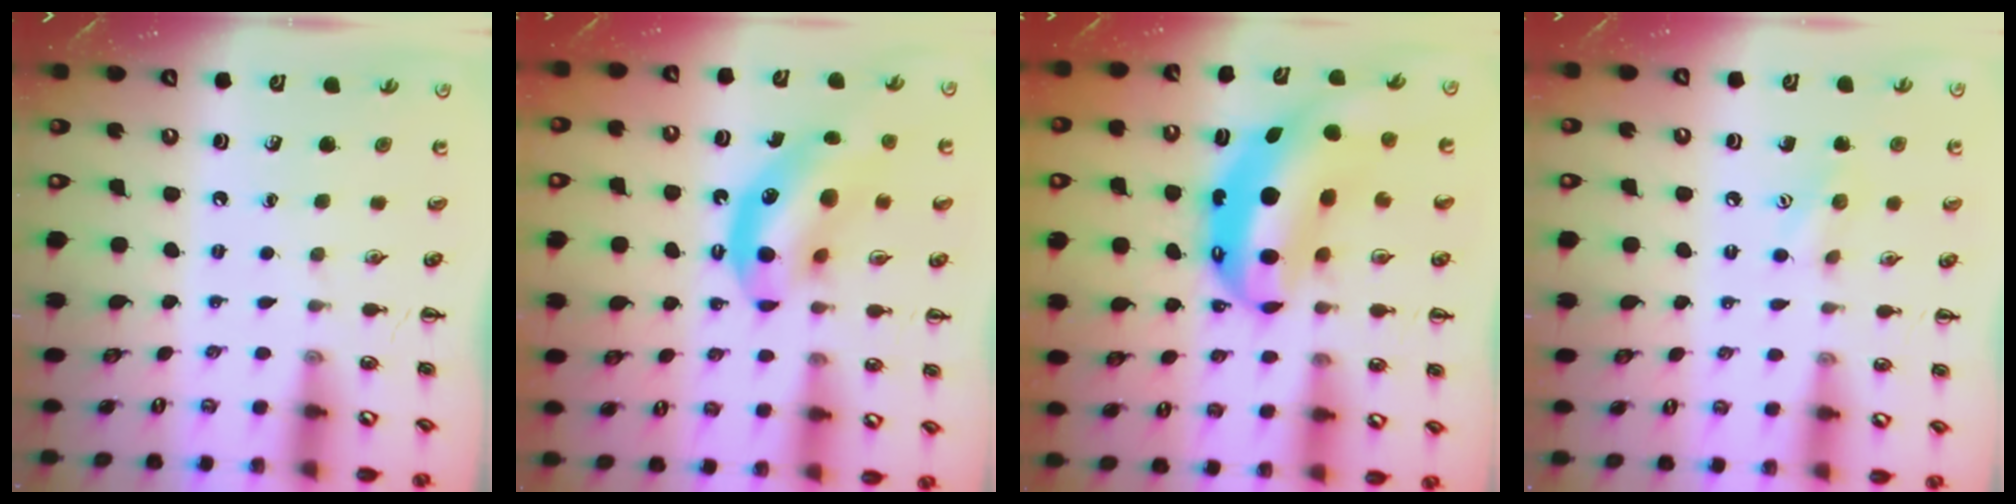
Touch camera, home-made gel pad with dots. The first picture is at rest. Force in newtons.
{"total": 12.9, "press": 12.5, "slide": 3.3}
{"total": 12.3, "press": 11.9, "slide": 3.0}
{"total": 7.0, "press": 6.7, "slide": 1.8}